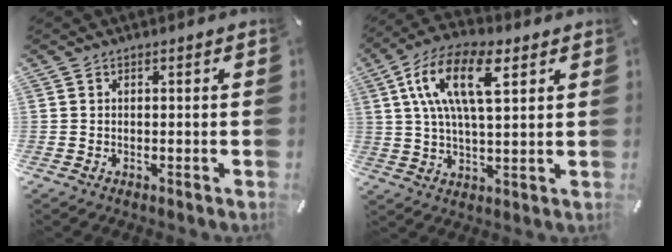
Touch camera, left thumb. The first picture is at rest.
{"total": 15.1, "force": [5.8, 6.7, 12.2], "torque": [-0.254, 0.002, 0.095]}